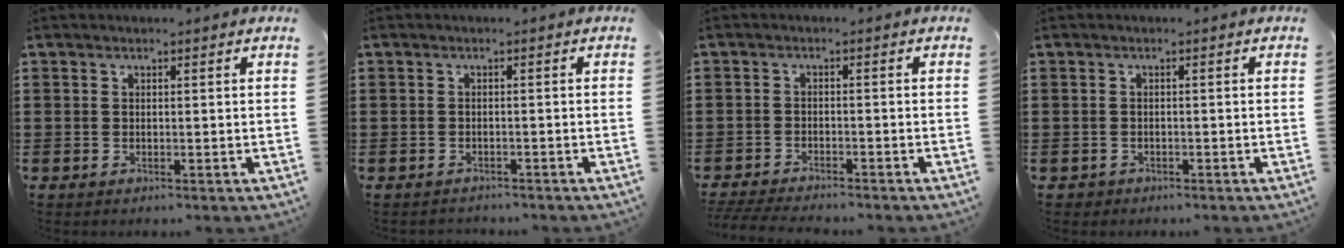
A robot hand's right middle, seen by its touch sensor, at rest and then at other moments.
{"total": 1.2, "force": [-1.1, 0.3, -0.2], "torque": [0.000, 0.001, -0.025]}
{"total": 3.3, "force": [-3.2, 0.2, 0.6], "torque": [-0.027, -0.008, -0.071]}
{"total": 0.8, "force": [-0.7, 0.4, -0.1], "torque": [-0.002, 0.001, -0.015]}